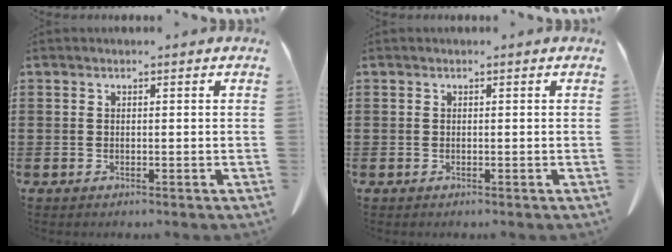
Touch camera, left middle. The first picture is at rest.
{"total": 0.0}